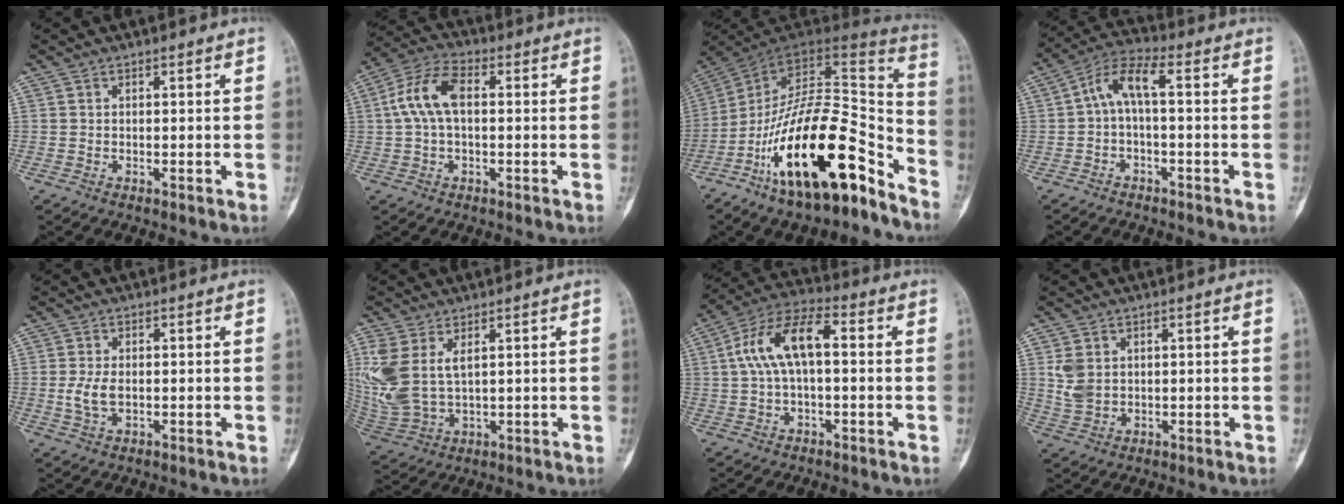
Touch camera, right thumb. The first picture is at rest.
{"total": 9.3, "force": [0.8, 5.0, 7.7], "torque": [-0.164, 0.029, 0.011]}
{"total": 25.5, "force": [-14.8, 9.5, 18.5], "torque": [-0.269, 0.101, -0.244]}
{"total": 6.8, "force": [-0.3, 2.3, 6.4], "torque": [-0.129, 0.040, -0.014]}
{"total": 4.1, "force": [-0.3, 2.4, 3.4], "torque": [-0.074, -0.003, -0.004]}
{"total": 12.7, "force": [3.7, 7.3, 9.7], "torque": [-0.236, -0.006, 0.091]}
{"total": 11.9, "force": [1.2, 5.6, 10.5], "torque": [-0.208, 0.042, 0.014]}
{"total": 4.9, "force": [1.2, 3.7, 3.0], "torque": [-0.052, -0.003, 0.032]}